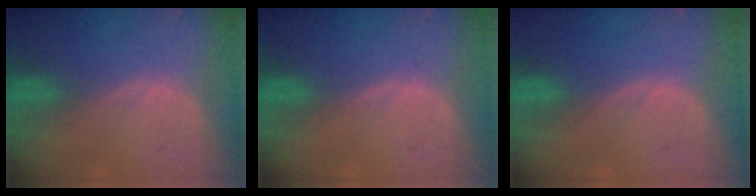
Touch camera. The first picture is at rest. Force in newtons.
{"total": 0.0}
{"total": 0.0}